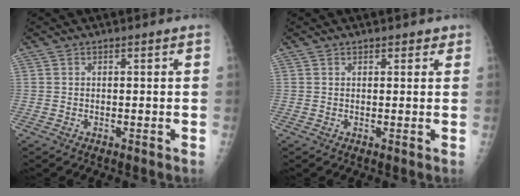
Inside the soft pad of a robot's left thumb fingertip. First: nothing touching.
{"total": 1.4, "force": [1.0, 0.8, 0.3], "torque": [0.010, -0.005, 0.008]}